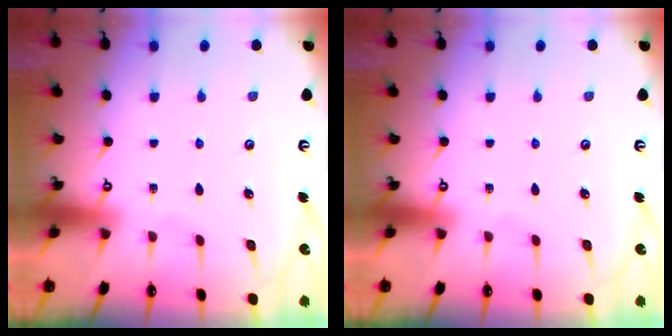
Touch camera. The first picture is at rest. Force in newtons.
{"total": 0.0}